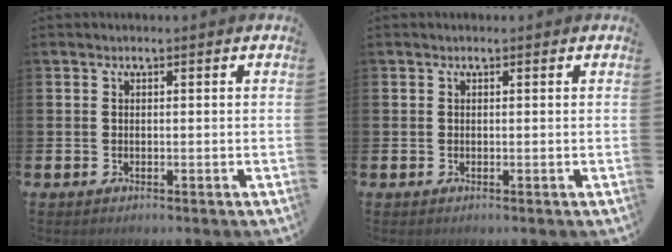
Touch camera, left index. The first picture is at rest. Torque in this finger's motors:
{"motor_torque": [0.63, -0.73, -0.06, 0.00]}